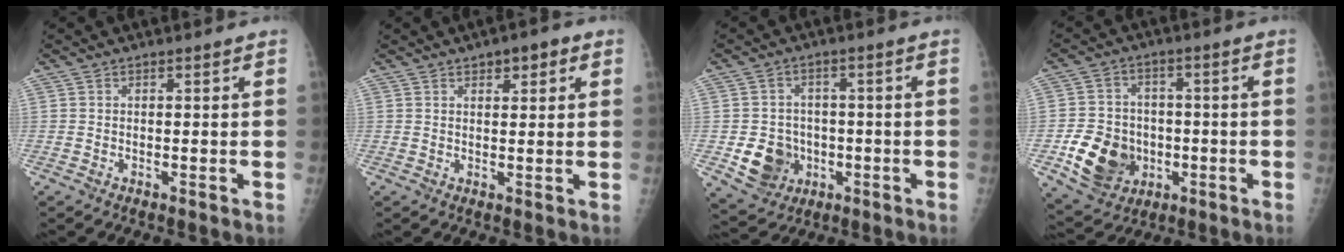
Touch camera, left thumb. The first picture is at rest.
{"total": 4.2, "force": [2.2, 1.8, 3.1], "torque": [-0.026, -0.005, 0.026]}
{"total": 8.3, "force": [-2.0, 7.4, 3.4], "torque": [-0.025, 0.010, -0.024]}
{"total": 12.6, "force": [-3.3, 10.3, 6.4], "torque": [-0.081, 0.009, -0.048]}